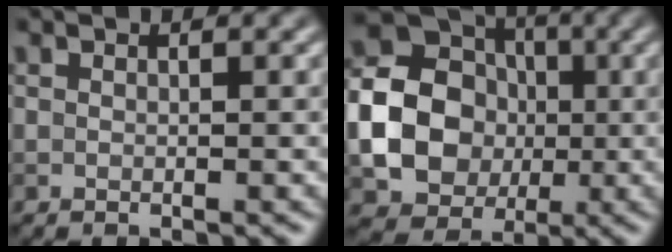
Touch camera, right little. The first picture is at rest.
{"total": 10.8, "force": [-1.2, 9.1, 5.6], "torque": [-0.088, -0.012, -0.036]}